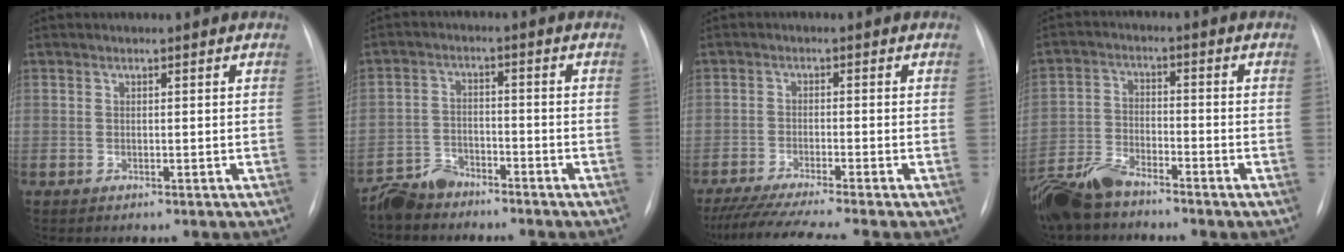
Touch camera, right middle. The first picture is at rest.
{"total": 4.8, "force": [-4.5, 1.7, 0.3], "torque": [-0.010, -0.007, -0.088]}
{"total": 10.4, "force": [-8.9, -1.2, 5.4], "torque": [-0.078, -0.026, -0.141]}
{"total": 8.7, "force": [-7.4, 2.5, 3.9], "torque": [-0.085, -0.016, -0.142]}